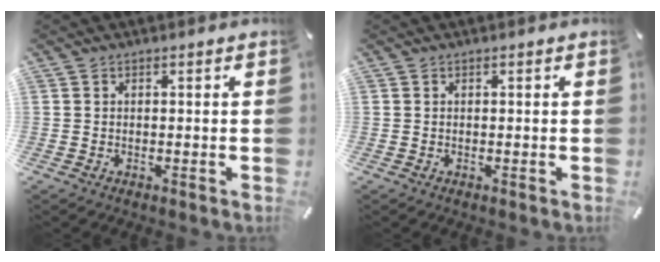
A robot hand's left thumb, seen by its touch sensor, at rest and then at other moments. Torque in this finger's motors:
{"motor_torque": [-0.02, 0.02, -0.02, 0.02, 0.00]}